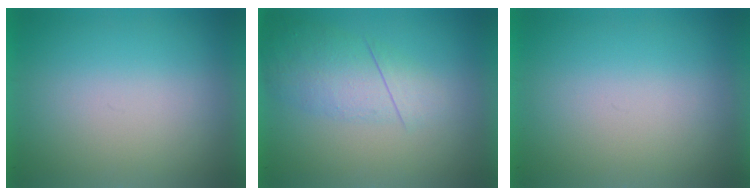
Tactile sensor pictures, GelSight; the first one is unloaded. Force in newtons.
{"total": 2.8}
{"total": 0.0}